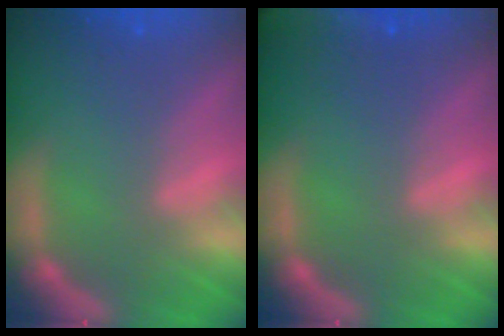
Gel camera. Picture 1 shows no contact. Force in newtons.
{"total": 8.0}